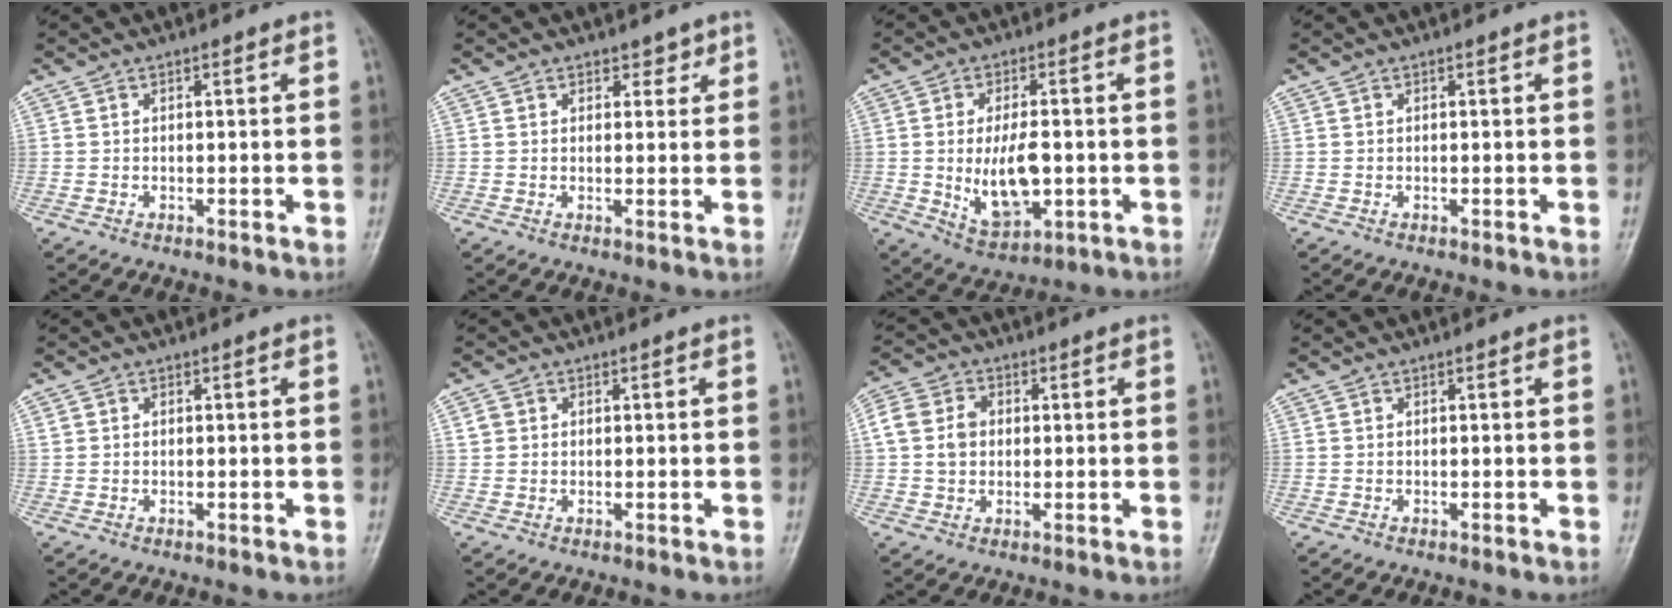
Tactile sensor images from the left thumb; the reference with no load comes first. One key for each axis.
{"total": 2.3, "fx": 1.5, "fy": 1.5, "fz": 0.6, "tx": 0.017, "ty": -0.007, "tz": 0.016}
{"total": 10.6, "fx": -1.1, "fy": 5.6, "fz": 8.9, "tx": -0.142, "ty": -0.006, "tz": -0.008}
{"total": 0.0}
{"total": 0.8, "fx": 0.2, "fy": 0.7, "fz": 0.4, "tx": -0.004, "ty": 0.002, "tz": 0.002}
{"total": 2.1, "fx": 0.4, "fy": 2.0, "fz": 0.8, "tx": -0.006, "ty": 0.003, "tz": 0.007}
{"total": 7.4, "fx": 0.6, "fy": 6.2, "fz": 4.0, "tx": -0.073, "ty": 0.011, "tz": 0.008}
{"total": 0.0}